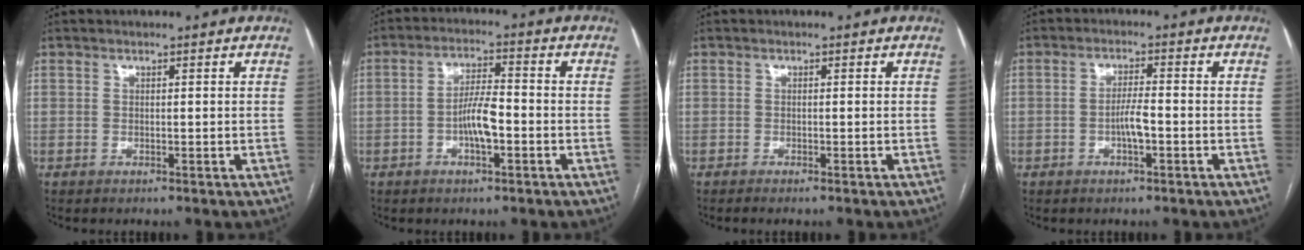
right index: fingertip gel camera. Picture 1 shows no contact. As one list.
[{"total": 6.0, "force": [-1.8, 1.5, 5.5], "torque": [-0.108, 0.009, -0.032]}, {"total": 1.4, "force": [-1.1, 0.0, 0.8], "torque": [-0.012, -0.001, -0.015]}, {"total": 3.7, "force": [-1.2, 0.6, 3.4], "torque": [-0.064, 0.002, -0.022]}]